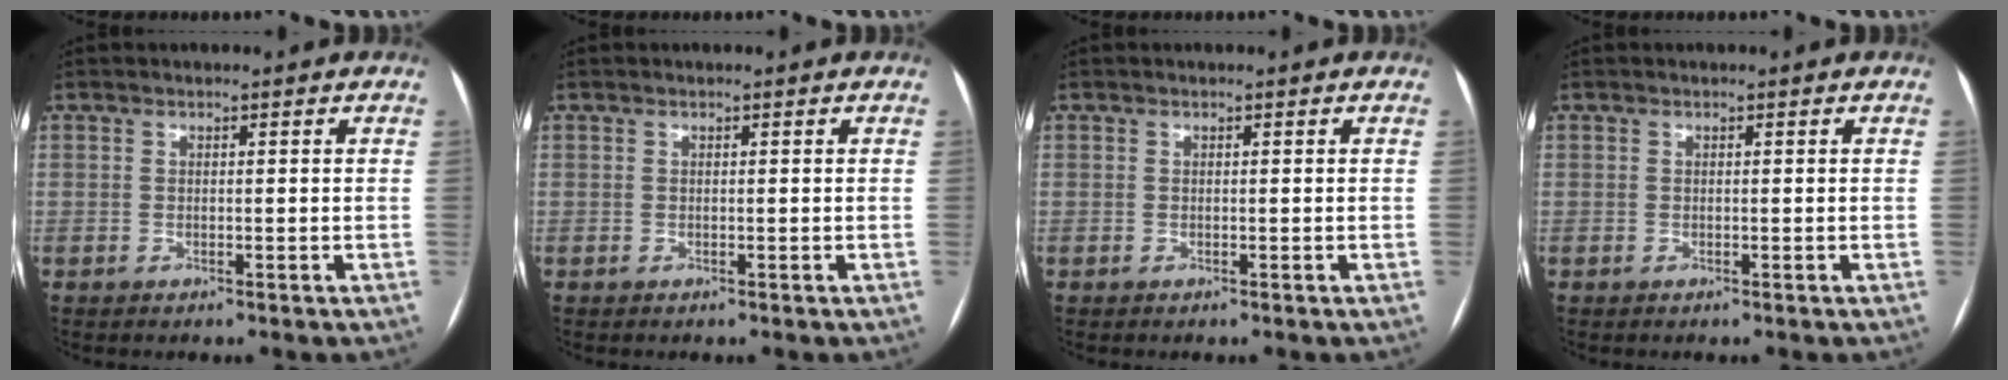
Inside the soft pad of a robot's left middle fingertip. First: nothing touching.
{"total": 0.0}
{"total": 0.0}
{"total": 0.0}